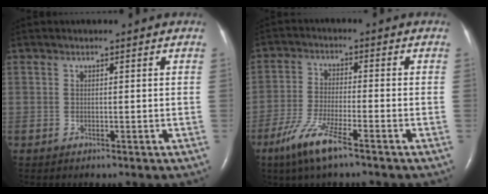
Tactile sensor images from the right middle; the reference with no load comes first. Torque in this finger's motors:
{"motor_torque": [1.16, -0.94, 0.50, 0.16]}